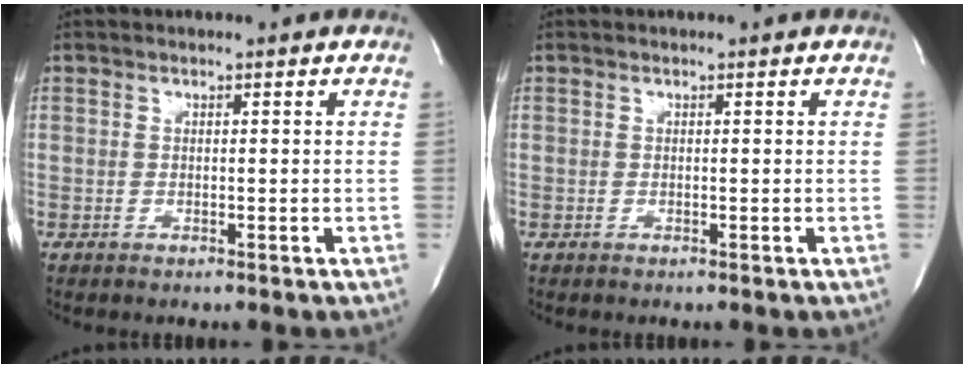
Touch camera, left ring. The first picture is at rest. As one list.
[{"total": 0.0}]